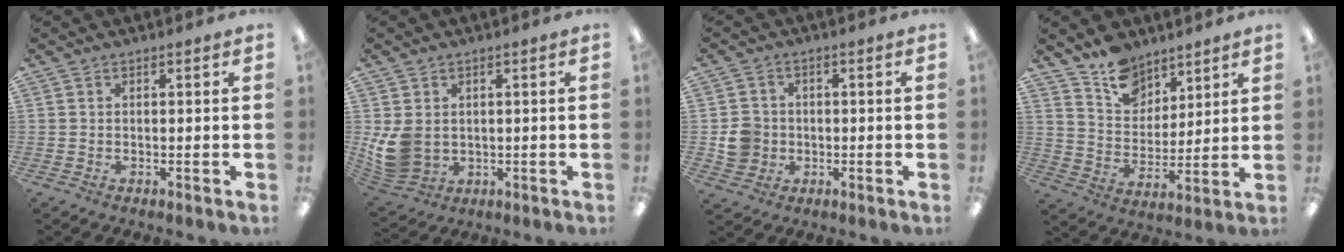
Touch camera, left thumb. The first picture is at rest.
{"total": 8.5, "force": [0.9, 6.9, 4.8], "torque": [-0.113, 0.001, 0.022]}
{"total": 6.0, "force": [-0.8, 5.7, 1.8], "torque": [-0.028, 0.011, -0.014]}
{"total": 11.7, "force": [9.0, 7.0, 2.7], "torque": [-0.053, -0.056, 0.174]}